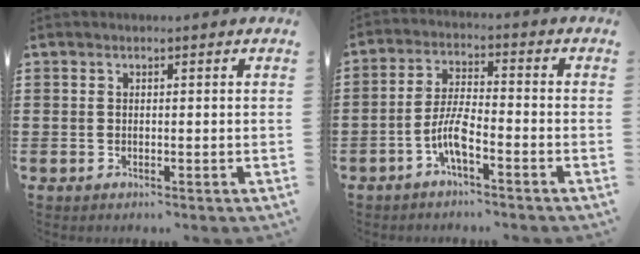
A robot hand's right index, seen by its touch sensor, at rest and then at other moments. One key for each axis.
{"total": 6.0, "fx": -3.2, "fy": 1.1, "fz": 4.9, "tx": -0.125, "ty": -0.013, "tz": -0.067}